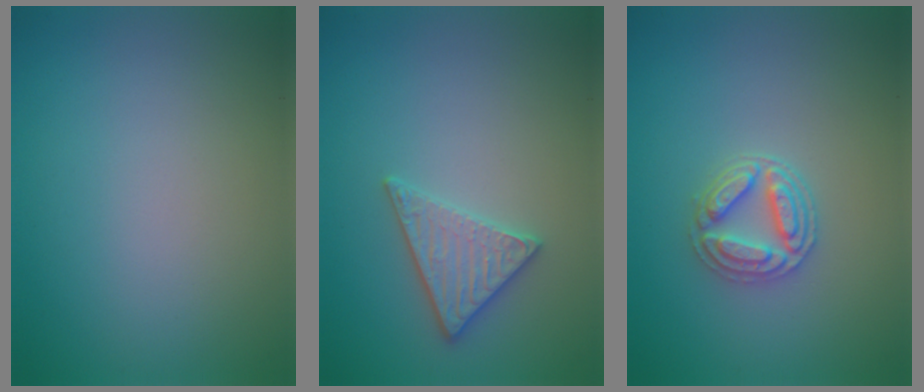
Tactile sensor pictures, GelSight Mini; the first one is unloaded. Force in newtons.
{"total": 2.8, "press": 2.7, "slide": 0.7}
{"total": 3.2, "press": 2.9, "slide": 1.3}